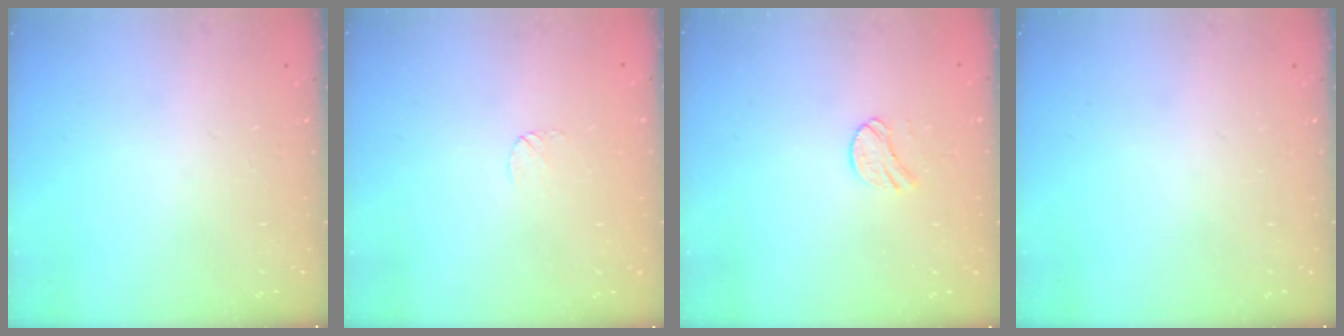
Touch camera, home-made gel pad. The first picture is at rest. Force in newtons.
{"total": 4.0, "press": 4.0, "slide": 0.3}
{"total": 6.8, "press": 6.8, "slide": 0.3}
{"total": 0.0}